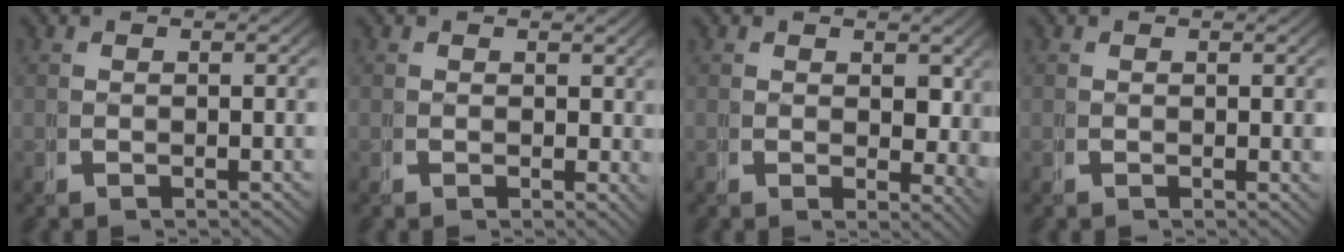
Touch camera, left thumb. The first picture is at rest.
{"total": 1.3, "force": [0.6, 0.8, 0.8], "torque": [0.000, -0.005, 0.007]}
{"total": 2.8, "force": [1.1, 1.7, 1.8], "torque": [-0.024, -0.019, 0.024]}
{"total": 0.5, "force": [0.3, 0.2, 0.4], "torque": [-0.005, -0.002, 0.004]}